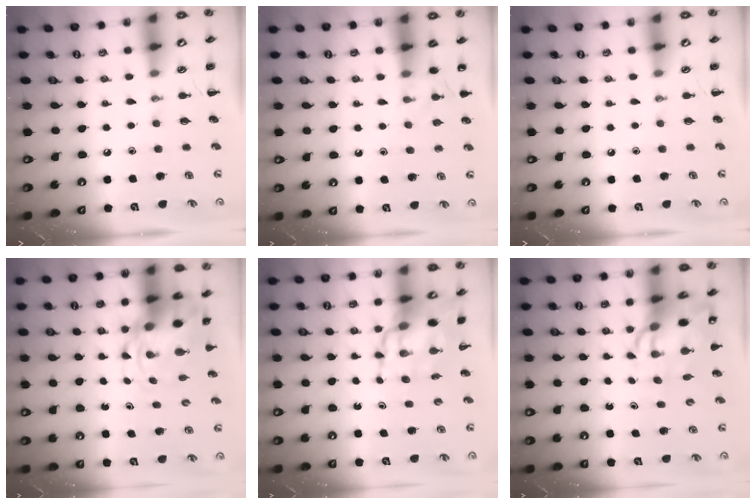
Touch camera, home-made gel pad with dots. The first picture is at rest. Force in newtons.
{"total": 4.9, "press": 4.6, "slide": 1.7}
{"total": 0.0}
{"total": 6.6, "press": 6.3, "slide": 2.0}
{"total": 11.0, "press": 10.6, "slide": 3.0}
{"total": 8.2, "press": 7.8, "slide": 2.4}